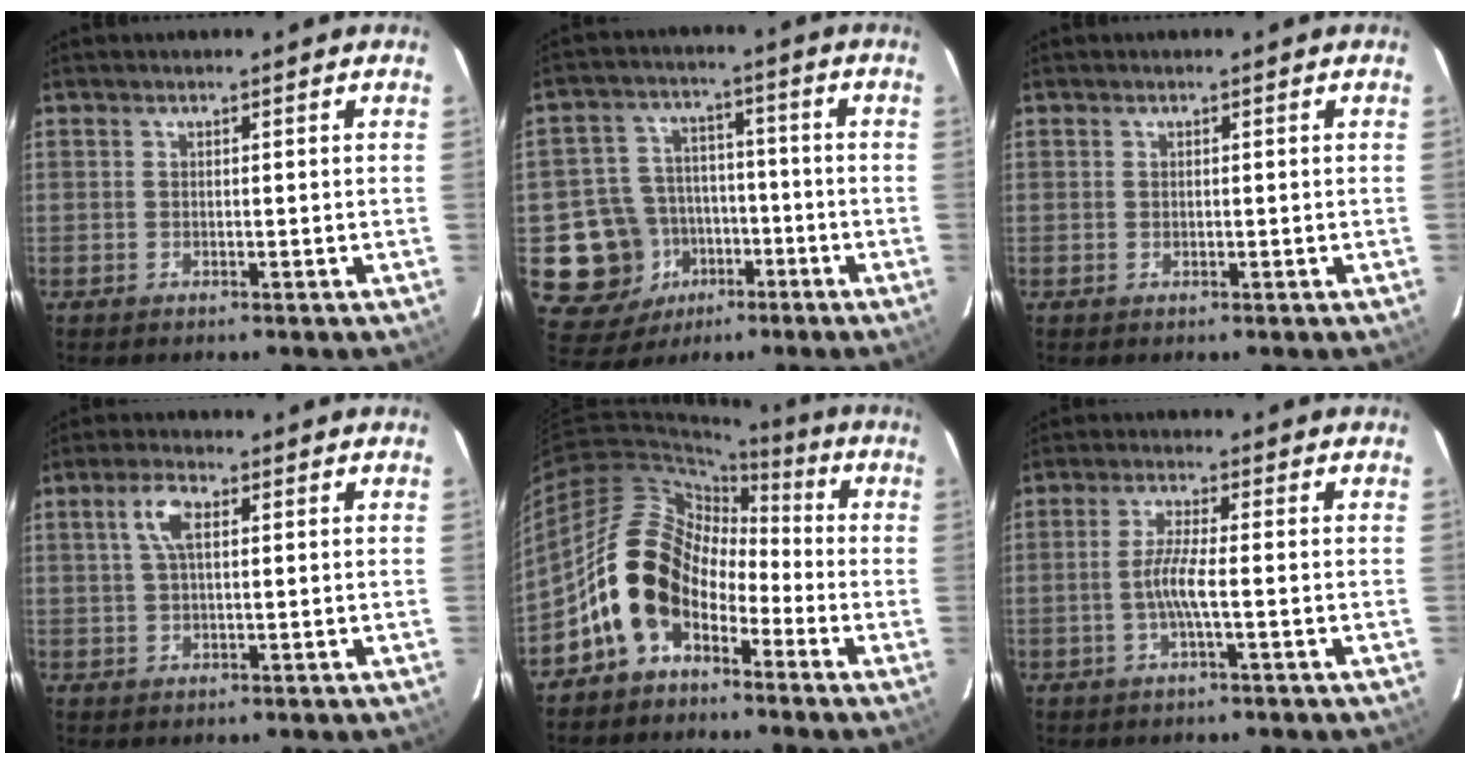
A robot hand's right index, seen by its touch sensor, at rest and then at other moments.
{"total": 13.1, "force": [-4.8, 11.6, 3.7], "torque": [-0.109, 0.029, -0.057]}
{"total": 0.0}
{"total": 4.7, "force": [1.4, 2.0, 4.0], "torque": [-0.079, 0.011, 0.026]}
{"total": 12.6, "force": [-5.6, 8.9, 7.0], "torque": [-0.133, 0.019, -0.098]}
{"total": 4.5, "force": [-1.2, -0.2, 4.3], "torque": [-0.090, 0.000, -0.025]}